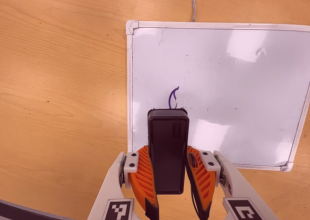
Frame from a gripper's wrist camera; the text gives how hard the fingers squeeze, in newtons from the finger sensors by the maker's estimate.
{"total": 8.6, "left": 7.1, "right": 10.1}